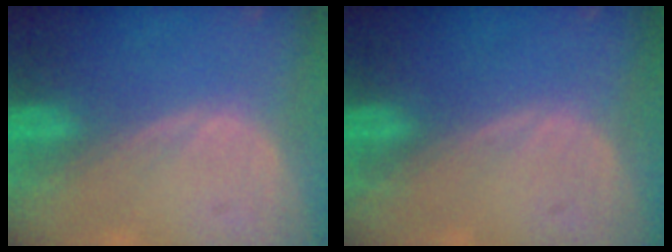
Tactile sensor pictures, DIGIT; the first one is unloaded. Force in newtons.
{"total": 0.0}